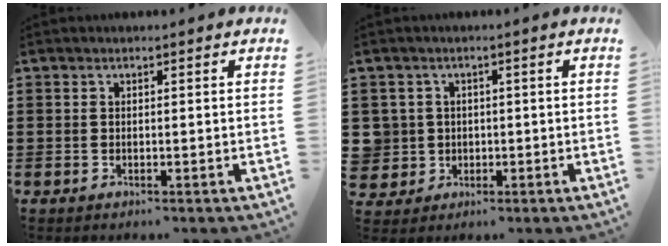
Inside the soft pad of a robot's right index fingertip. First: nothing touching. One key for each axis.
{"total": 3.5, "fx": -0.1, "fy": 3.5, "fz": 0.3, "tx": -0.032, "ty": 0.009, "tz": -0.007}